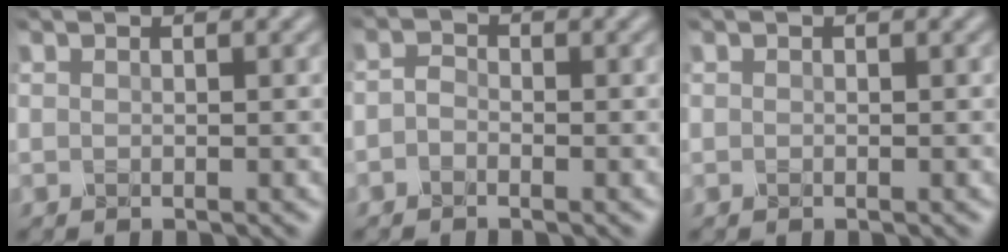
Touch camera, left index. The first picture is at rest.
{"total": 1.3, "force": [-1.0, 0.8, 0.4], "torque": [-0.005, 0.002, -0.030]}
{"total": 0.0}